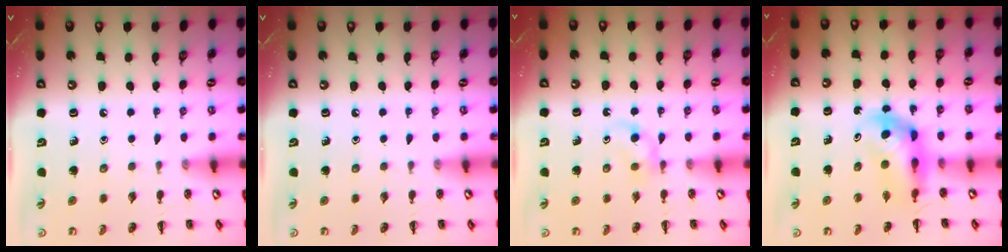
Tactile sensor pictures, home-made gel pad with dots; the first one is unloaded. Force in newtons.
{"total": 0.0}
{"total": 2.5, "press": 2.3, "slide": 1.1}
{"total": 6.1, "press": 6.0, "slide": 1.2}